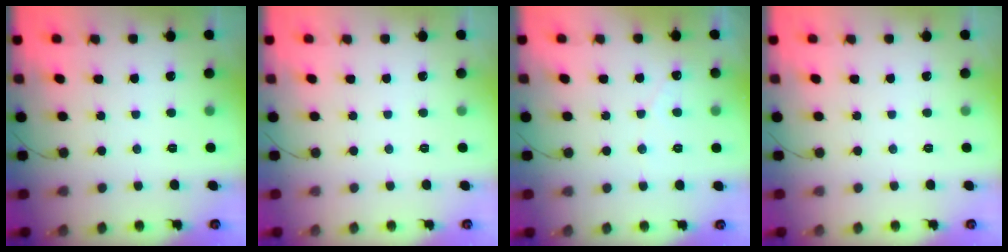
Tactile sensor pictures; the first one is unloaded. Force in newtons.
{"total": 0.0}
{"total": 1.6, "press": 1.6, "slide": 0.1}
{"total": 0.0}